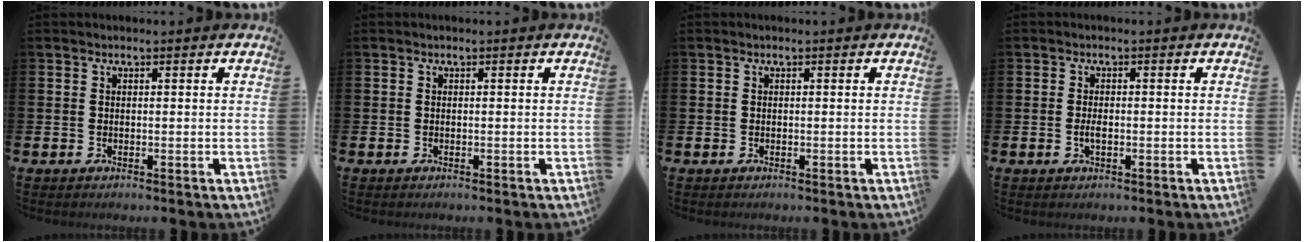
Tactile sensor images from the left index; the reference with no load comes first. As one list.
[{"total": 0.0}, {"total": 0.0}, {"total": 1.5, "force": [-0.3, 0.6, 1.4], "torque": [-0.021, -0.002, -0.007]}]